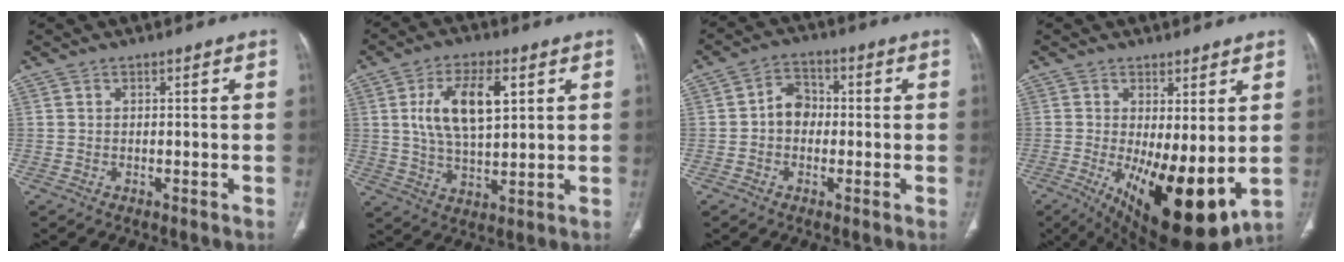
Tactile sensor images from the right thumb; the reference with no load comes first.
{"total": 12.4, "force": [3.5, 5.8, 10.4], "torque": [-0.183, -0.006, 0.067]}
{"total": 5.3, "force": [-0.5, 4.3, 3.0], "torque": [-0.027, 0.019, -0.019]}
{"total": 16.2, "force": [-2.3, 6.0, 14.9], "torque": [-0.240, -0.037, -0.013]}